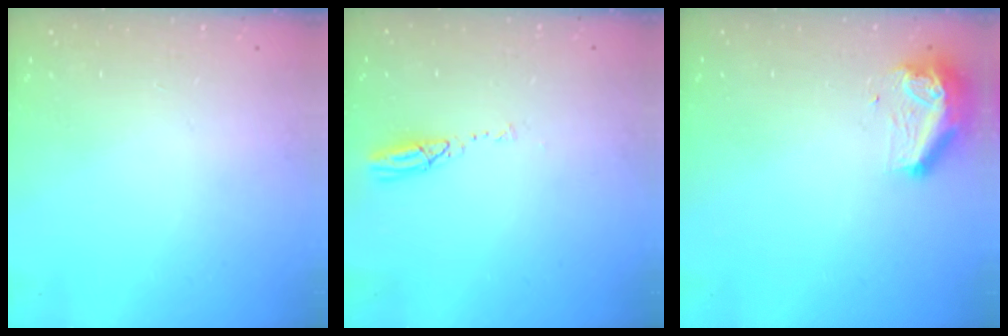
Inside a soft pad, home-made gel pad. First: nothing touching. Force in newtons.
{"total": 3.6, "press": 3.6, "slide": 0.2}
{"total": 9.6, "press": 9.5, "slide": 0.6}